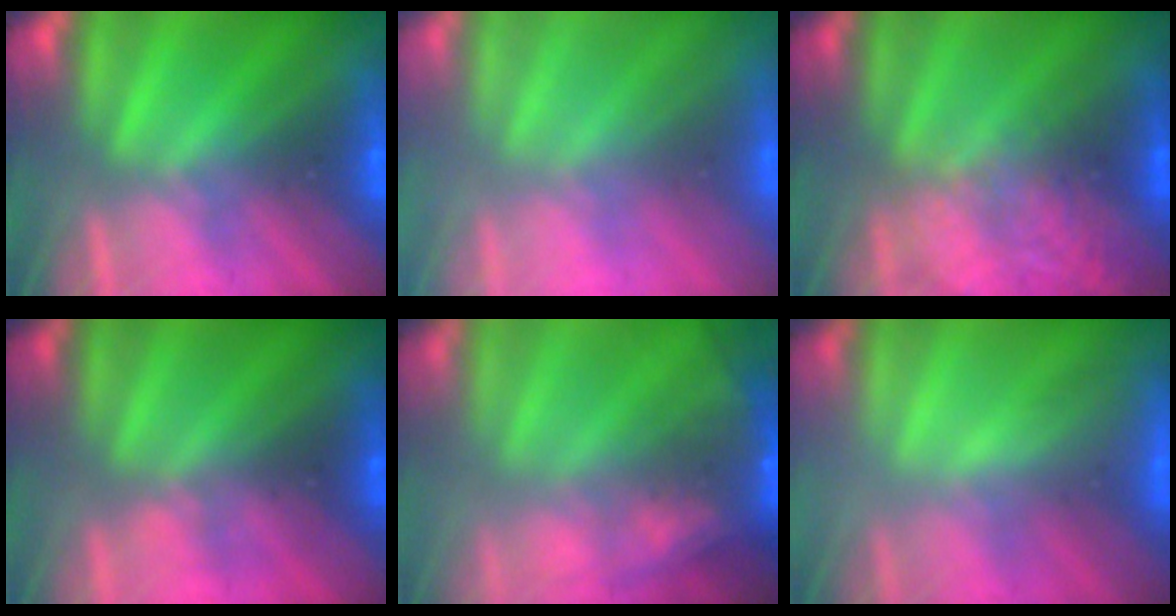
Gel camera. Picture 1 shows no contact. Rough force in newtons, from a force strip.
{"total": 3.2}
{"total": 2.1}
{"total": 3.4}
{"total": 6.9}
{"total": 2.2}